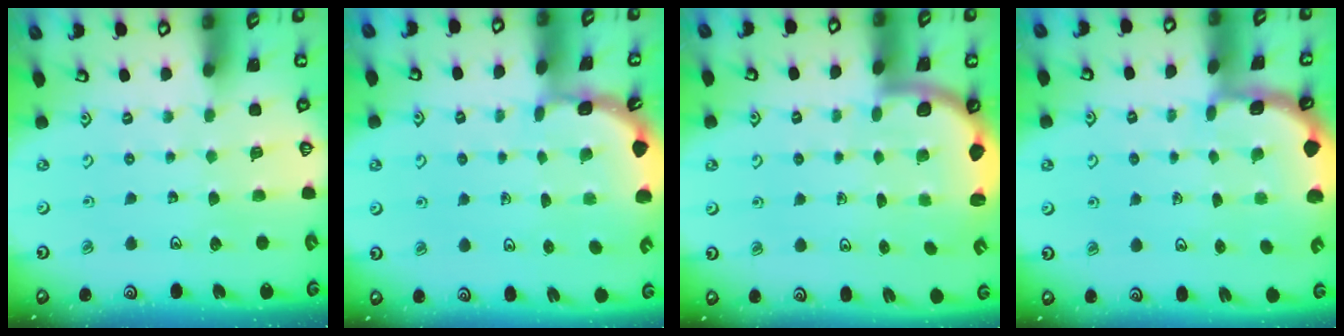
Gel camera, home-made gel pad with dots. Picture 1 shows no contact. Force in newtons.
{"total": 1.7, "press": 1.7, "slide": 0.0}
{"total": 2.6, "press": 2.5, "slide": 0.6}
{"total": 1.8, "press": 1.8, "slide": 0.3}